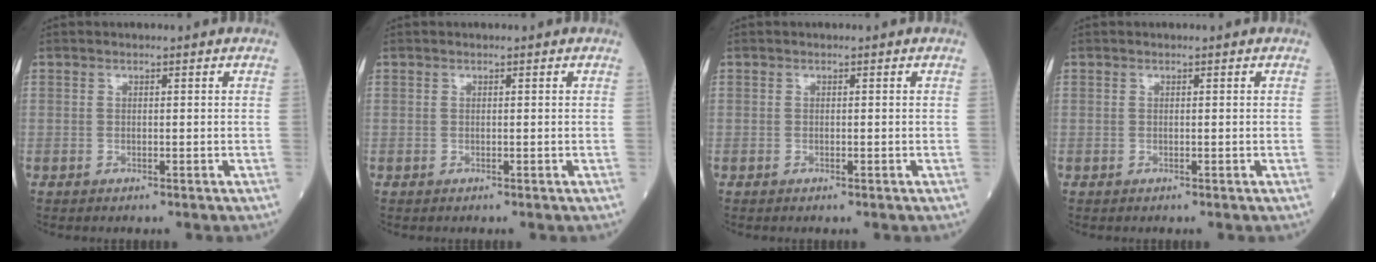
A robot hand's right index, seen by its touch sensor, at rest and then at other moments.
{"total": 0.0}
{"total": 0.0}
{"total": 0.0}